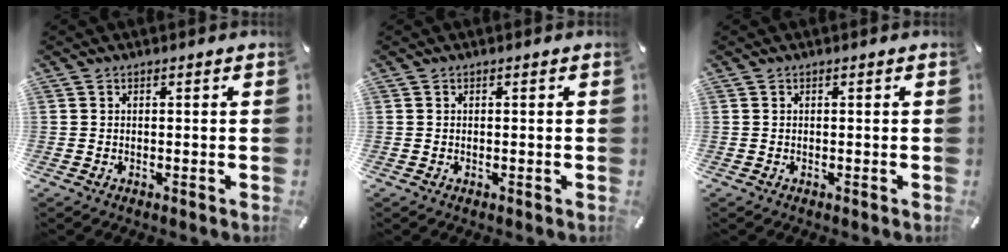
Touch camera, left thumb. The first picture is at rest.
{"total": 0.0}
{"total": 0.0}